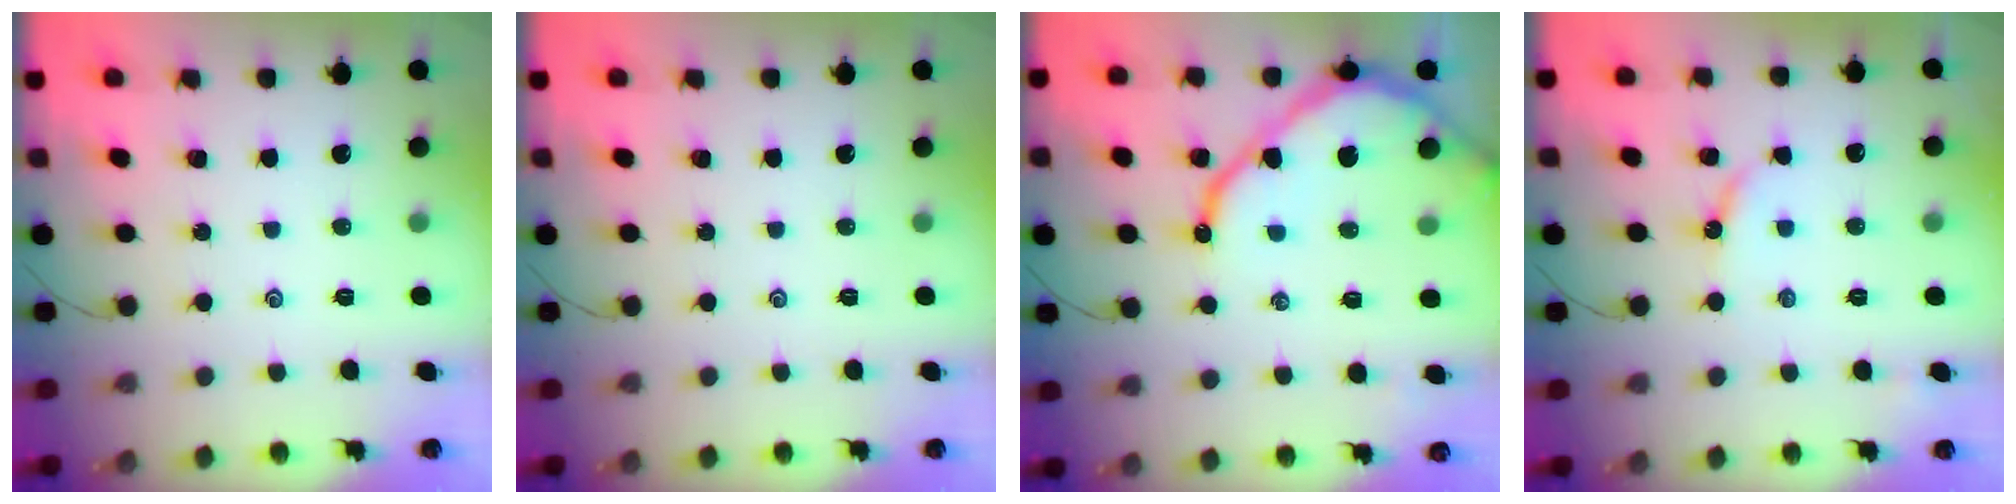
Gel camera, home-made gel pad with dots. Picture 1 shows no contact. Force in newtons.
{"total": 0.0}
{"total": 12.2, "press": 12.1, "slide": 1.3}
{"total": 5.1, "press": 5.0, "slide": 0.6}